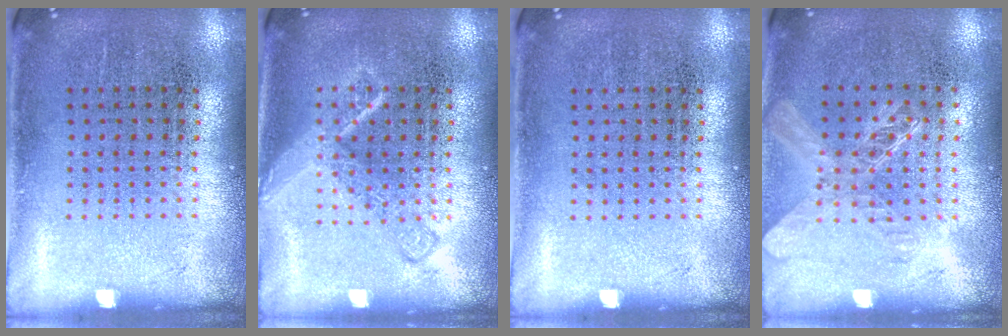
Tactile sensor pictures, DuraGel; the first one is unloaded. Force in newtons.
{"total": 2.2, "press": 2.2, "slide": 0.3}
{"total": 0.0}
{"total": 1.4, "press": 1.2, "slide": 0.6}